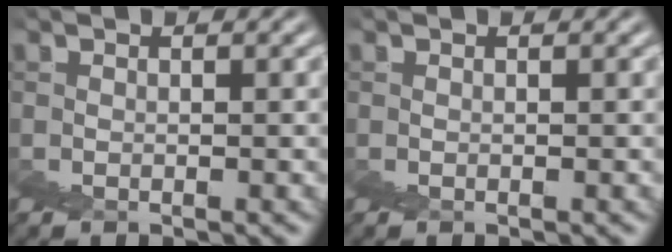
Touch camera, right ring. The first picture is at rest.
{"total": 0.0}